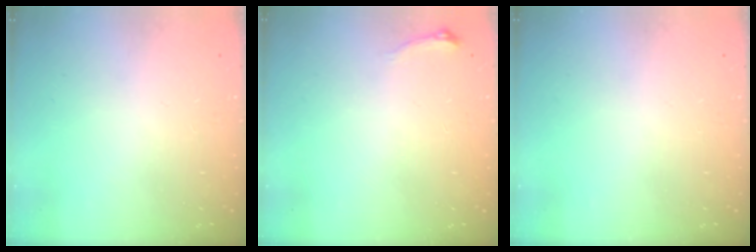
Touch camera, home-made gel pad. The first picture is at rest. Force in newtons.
{"total": 4.5, "press": 4.3, "slide": 1.1}
{"total": 0.0}